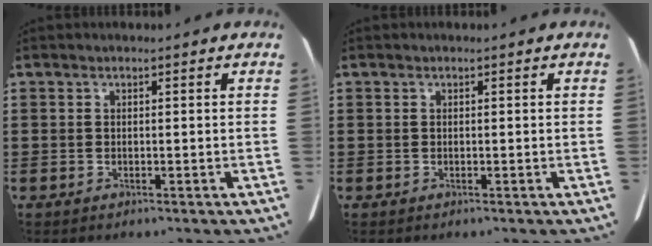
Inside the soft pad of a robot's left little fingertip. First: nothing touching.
{"total": 0.0}